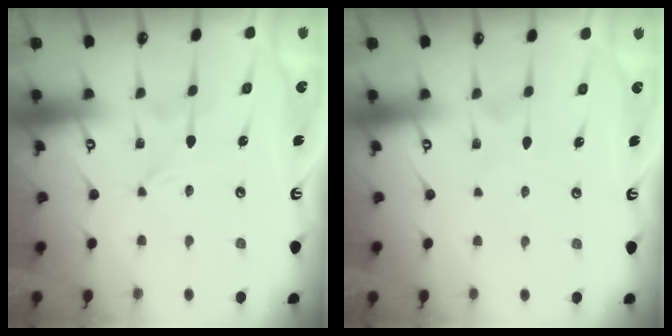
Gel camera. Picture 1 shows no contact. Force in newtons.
{"total": 2.9, "press": 2.9, "slide": 0.3}